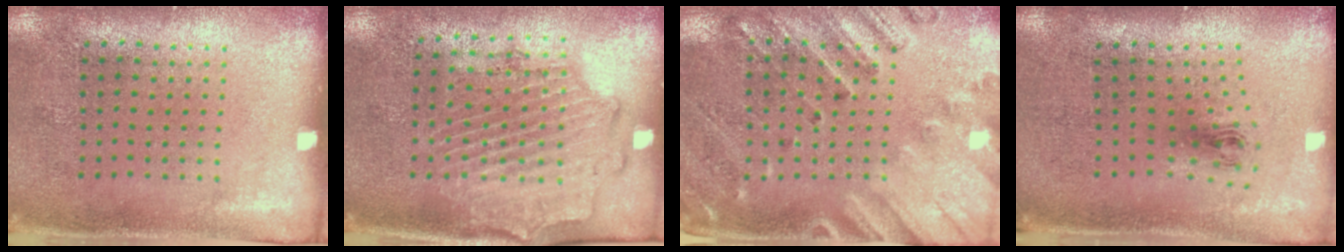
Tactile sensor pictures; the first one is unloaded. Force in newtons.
{"total": 1.8, "press": 1.6, "slide": 0.7}
{"total": 2.4, "press": 2.0, "slide": 1.4}
{"total": 1.0, "press": 0.4, "slide": 0.9}